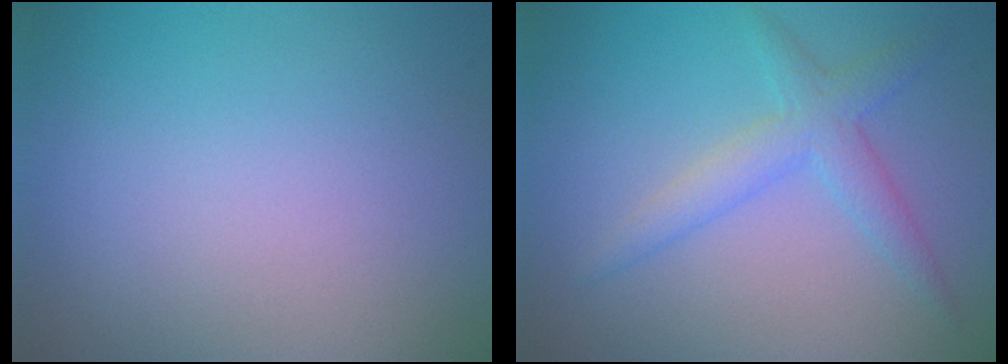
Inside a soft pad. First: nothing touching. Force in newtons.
{"total": 2.8, "press": 2.8, "slide": 0.1}